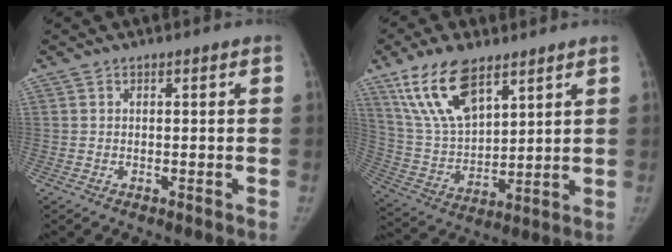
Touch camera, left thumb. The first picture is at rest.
{"total": 15.6, "force": [9.6, 7.2, 10.0], "torque": [-0.166, -0.039, 0.195]}